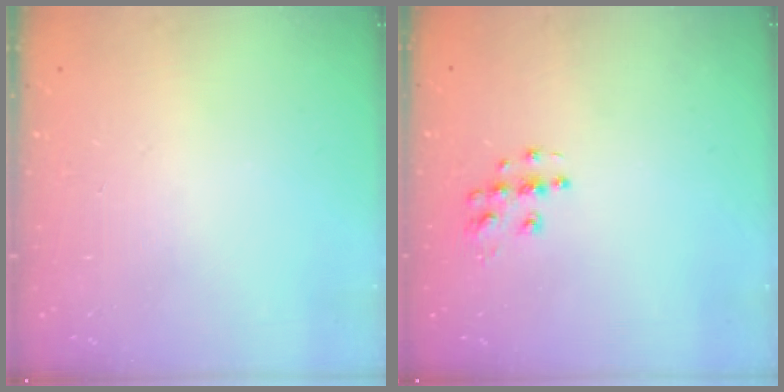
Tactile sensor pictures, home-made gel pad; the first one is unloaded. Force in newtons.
{"total": 7.9, "press": 7.9, "slide": 0.4}